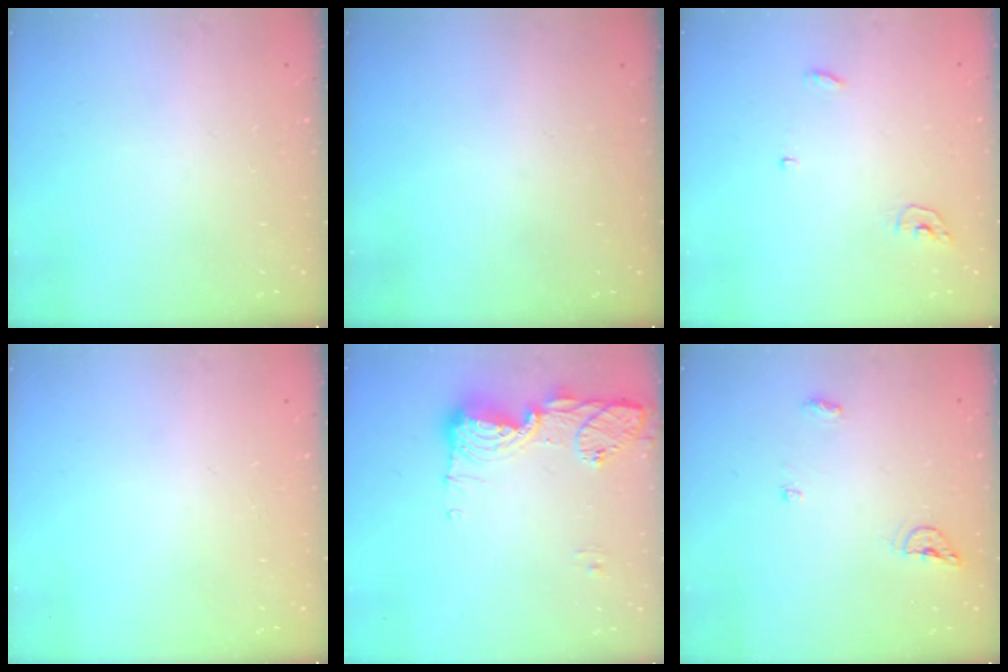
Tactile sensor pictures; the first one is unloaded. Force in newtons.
{"total": 0.0}
{"total": 3.8, "press": 3.8, "slide": 0.5}
{"total": 0.0}
{"total": 16.1, "press": 15.2, "slide": 5.3}
{"total": 5.9, "press": 5.8, "slide": 1.0}